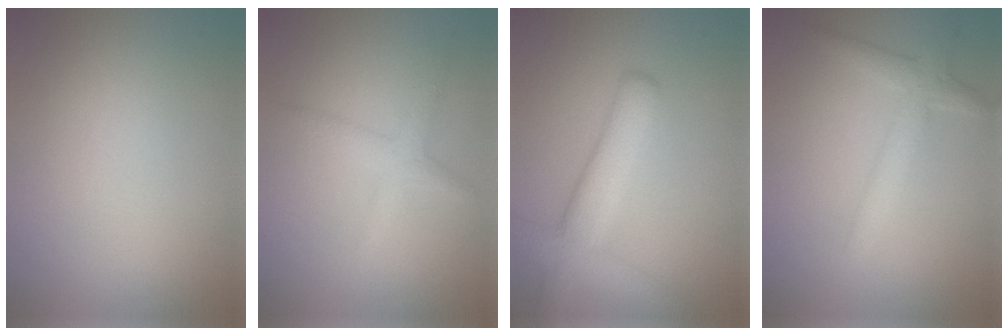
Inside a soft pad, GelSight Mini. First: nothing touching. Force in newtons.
{"total": 2.1, "press": 2.1, "slide": 0.1}
{"total": 5.4, "press": 5.3, "slide": 0.4}
{"total": 2.7, "press": 2.7, "slide": 0.1}